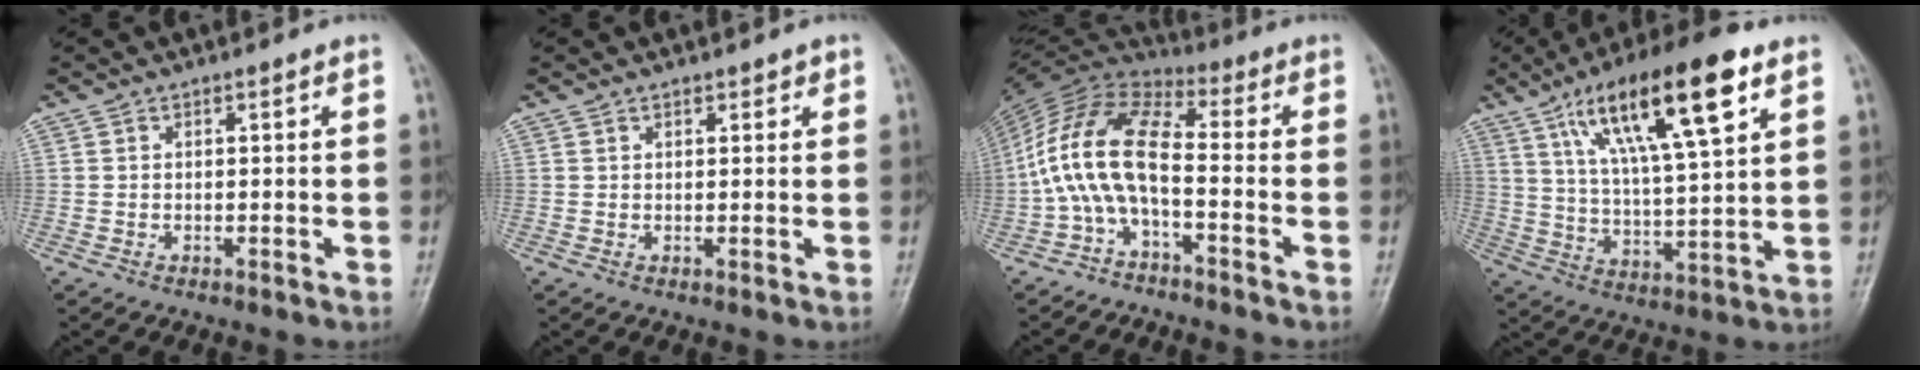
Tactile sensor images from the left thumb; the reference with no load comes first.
{"total": 1.2, "force": [0.8, 0.8, 0.3], "torque": [0.009, -0.004, 0.009]}
{"total": 13.1, "force": [-3.3, 5.6, 11.4], "torque": [-0.228, 0.066, -0.077]}
{"total": 20.3, "force": [9.8, 5.0, 17.0], "torque": [-0.275, -0.020, 0.171]}